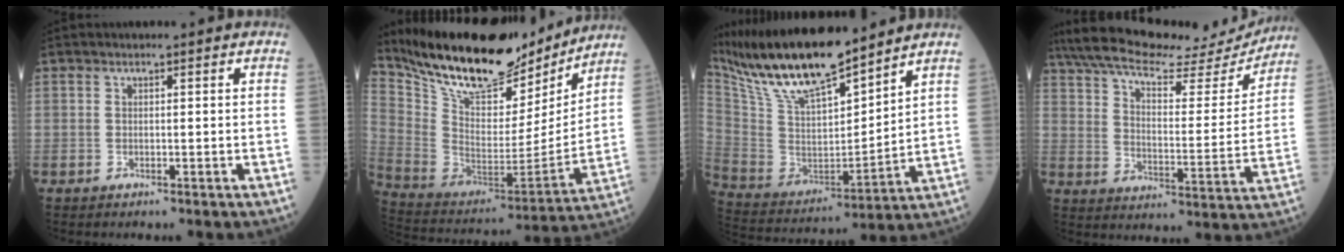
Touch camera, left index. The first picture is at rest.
{"total": 24.1, "force": [20.5, 7.6, 10.1], "torque": [-0.195, -0.019, 0.331]}
{"total": 18.7, "force": [15.8, 3.2, 9.5], "torque": [-0.185, -0.002, 0.302]}
{"total": 25.0, "force": [22.1, 5.4, 10.4], "torque": [-0.187, -0.008, 0.307]}